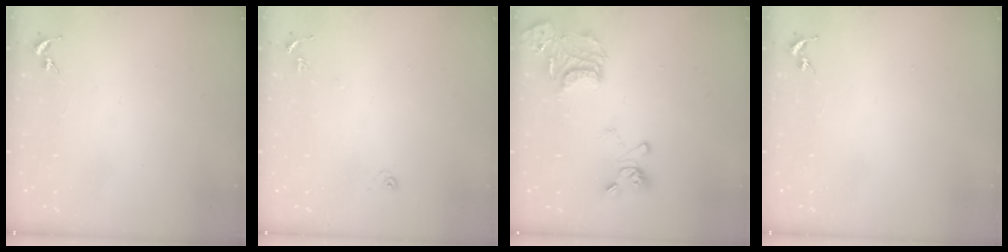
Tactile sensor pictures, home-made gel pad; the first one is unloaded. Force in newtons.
{"total": 5.9, "press": 5.9, "slide": 0.6}
{"total": 17.7, "press": 17.7, "slide": 1.6}
{"total": 0.0}